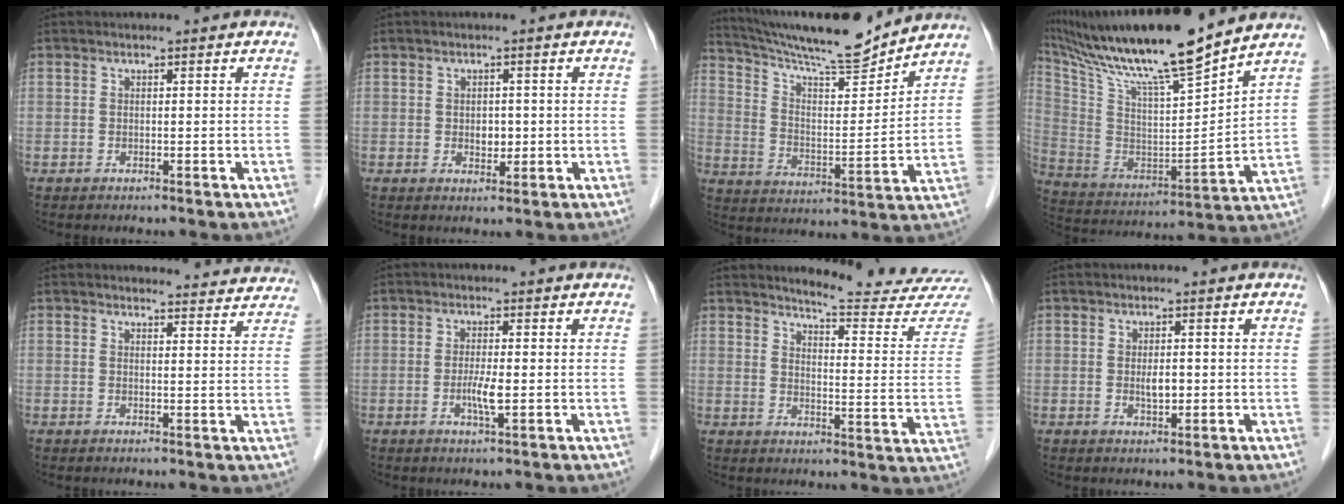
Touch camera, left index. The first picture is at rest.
{"total": 2.0, "force": [-0.3, 1.4, 1.5], "torque": [-0.023, -0.003, -0.001]}
{"total": 16.2, "force": [15.1, 0.9, 5.9], "torque": [-0.106, -0.009, 0.248]}
{"total": 21.5, "force": [17.8, 0.0, 12.0], "torque": [-0.219, -0.013, 0.314]}
{"total": 10.0, "force": [9.8, 1.8, 0.7], "torque": [0.024, -0.015, 0.085]}
{"total": 2.9, "force": [-0.8, 0.2, 2.8], "torque": [-0.058, -0.008, -0.014]}
{"total": 16.8, "force": [16.3, -0.4, 3.8], "torque": [-0.046, -0.123, 0.181]}
{"total": 2.1, "force": [-0.3, 0.8, 1.9], "torque": [-0.037, -0.004, -0.003]}